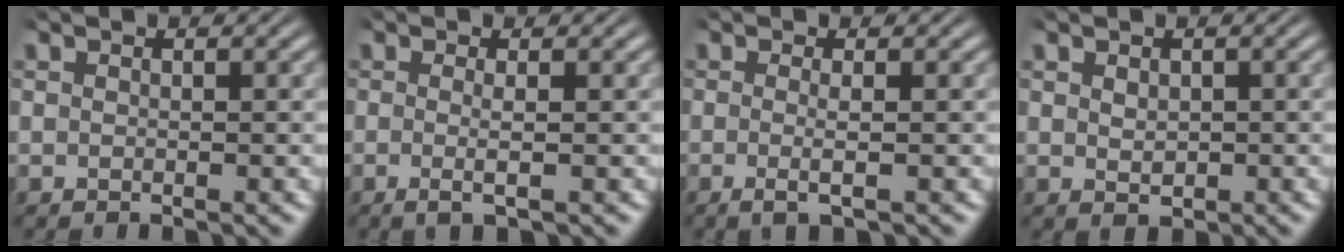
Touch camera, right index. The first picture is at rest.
{"total": 1.8, "force": [-0.8, -0.2, 1.6], "torque": [-0.041, -0.010, -0.010]}
{"total": 2.0, "force": [-1.0, 0.0, 1.7], "torque": [-0.045, -0.012, -0.013]}
{"total": 1.0, "force": [-0.1, 0.5, 0.9], "torque": [-0.009, -0.011, 0.010]}